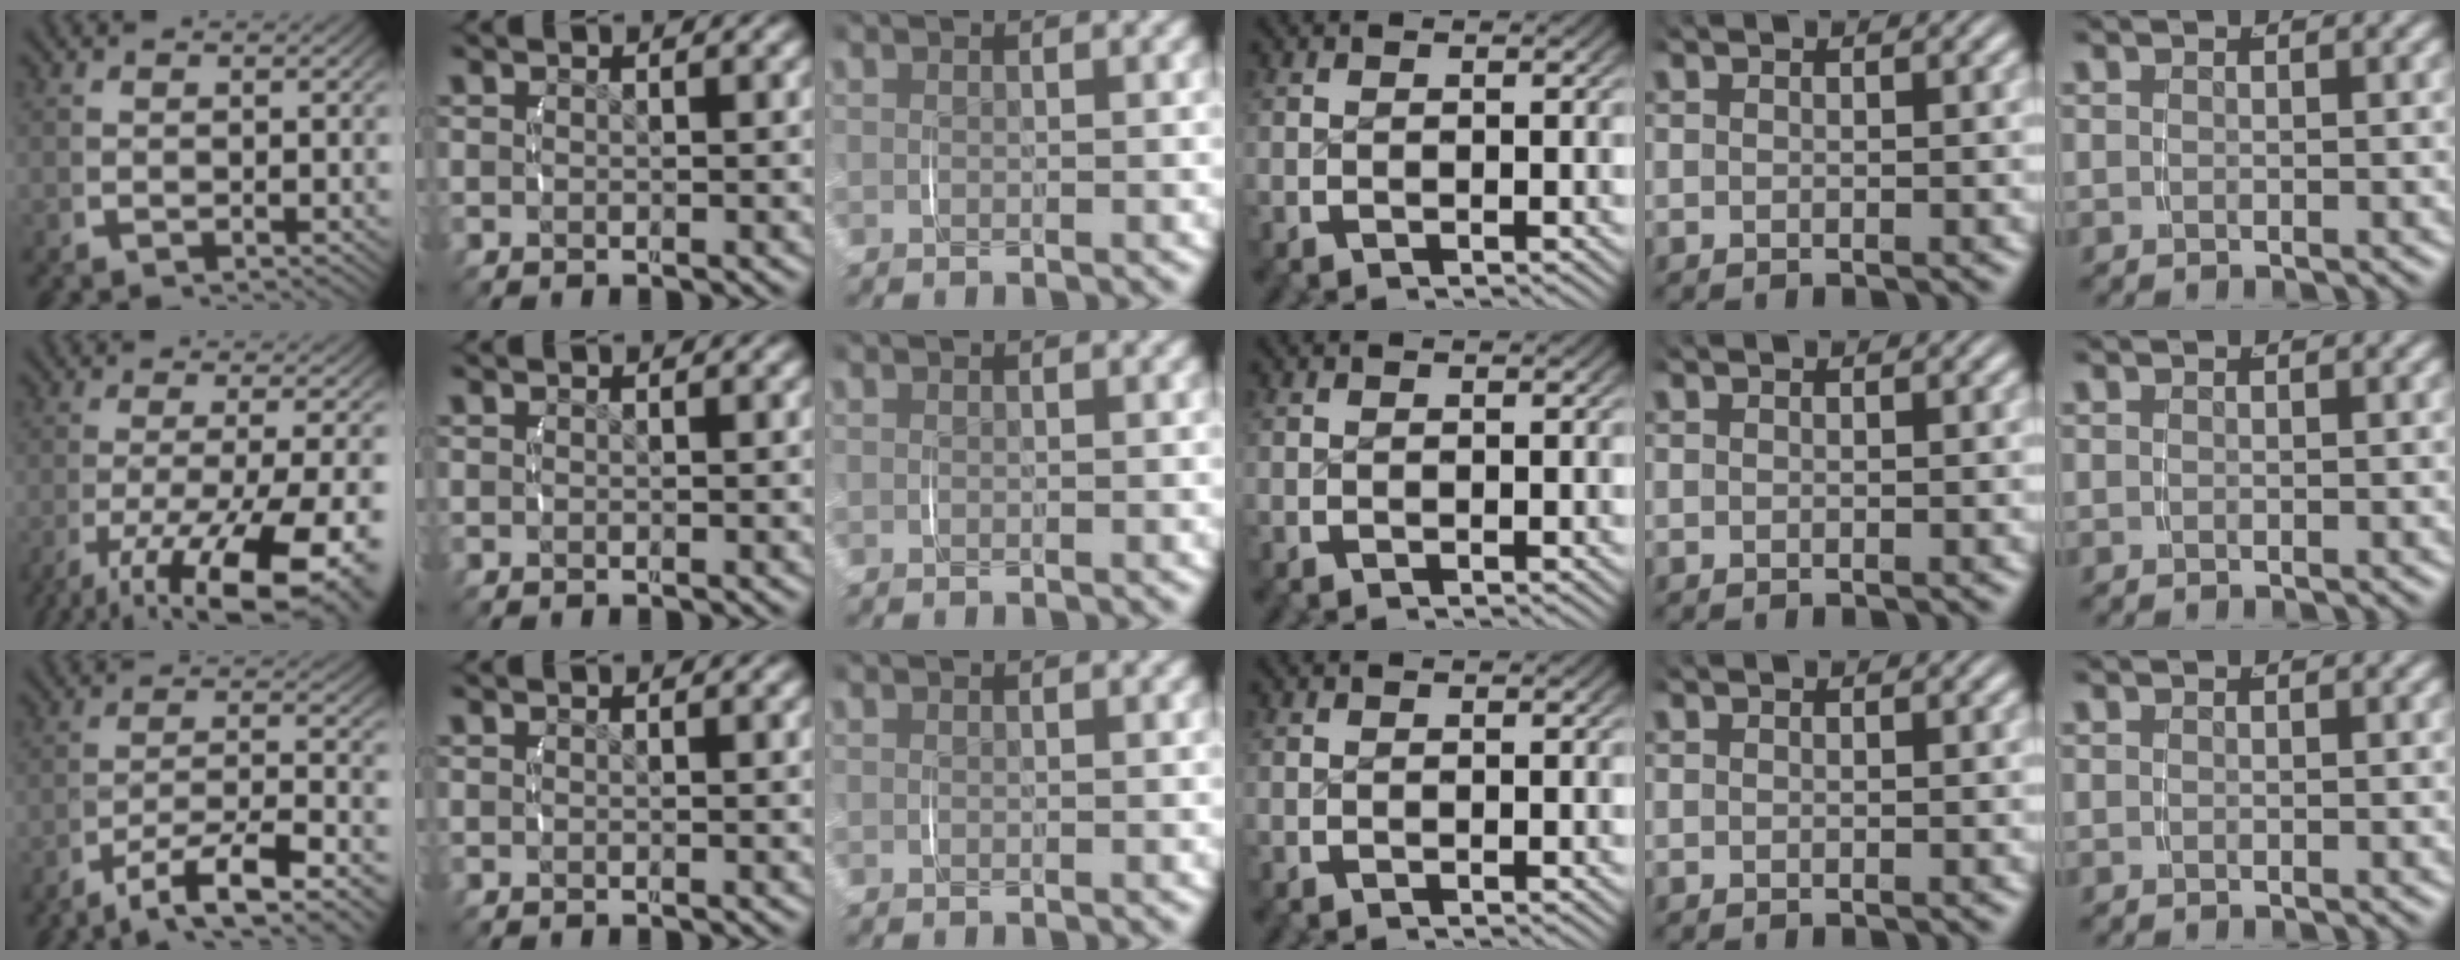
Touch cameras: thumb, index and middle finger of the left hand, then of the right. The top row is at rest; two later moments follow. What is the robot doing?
{"motion": "lift_and_place", "object": "jewelry box"}